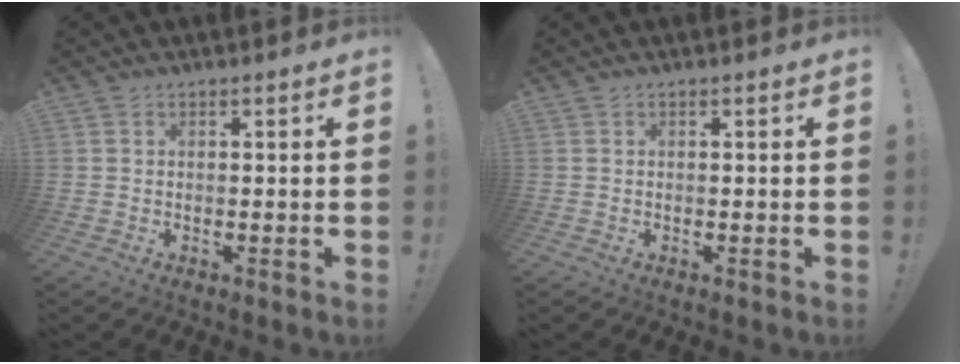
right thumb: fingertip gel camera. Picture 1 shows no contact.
{"total": 0.0}